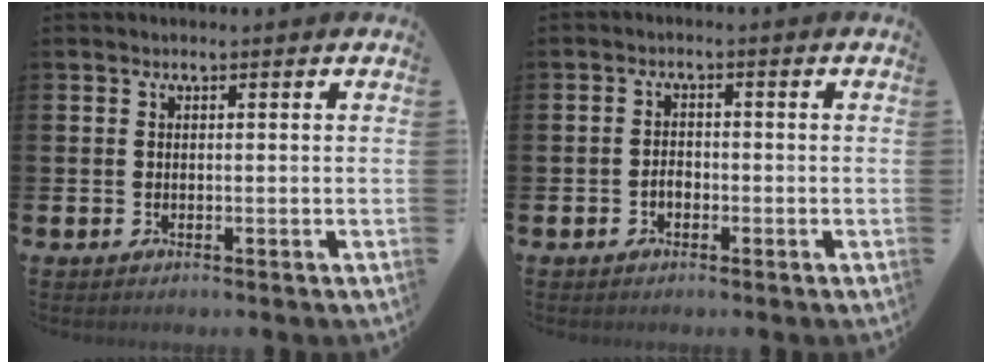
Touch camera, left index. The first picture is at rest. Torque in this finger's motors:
{"motor_torque": [0.05, 0.02, 0.01, 0.02]}